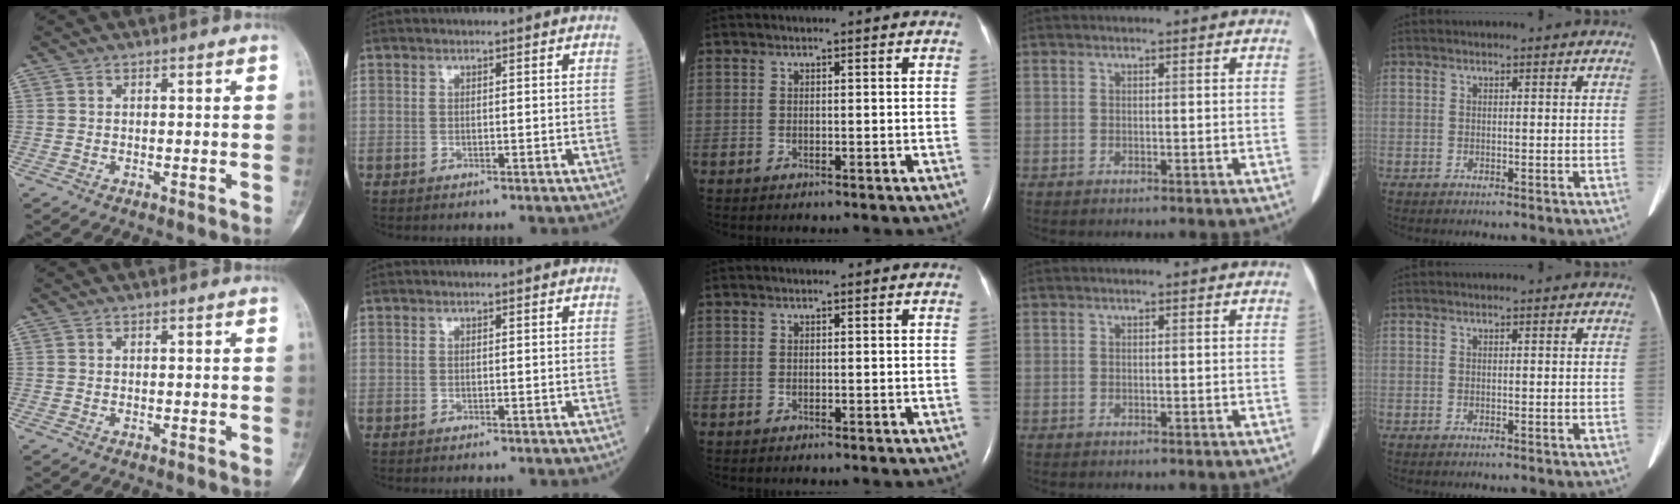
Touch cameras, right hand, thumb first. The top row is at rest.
{}